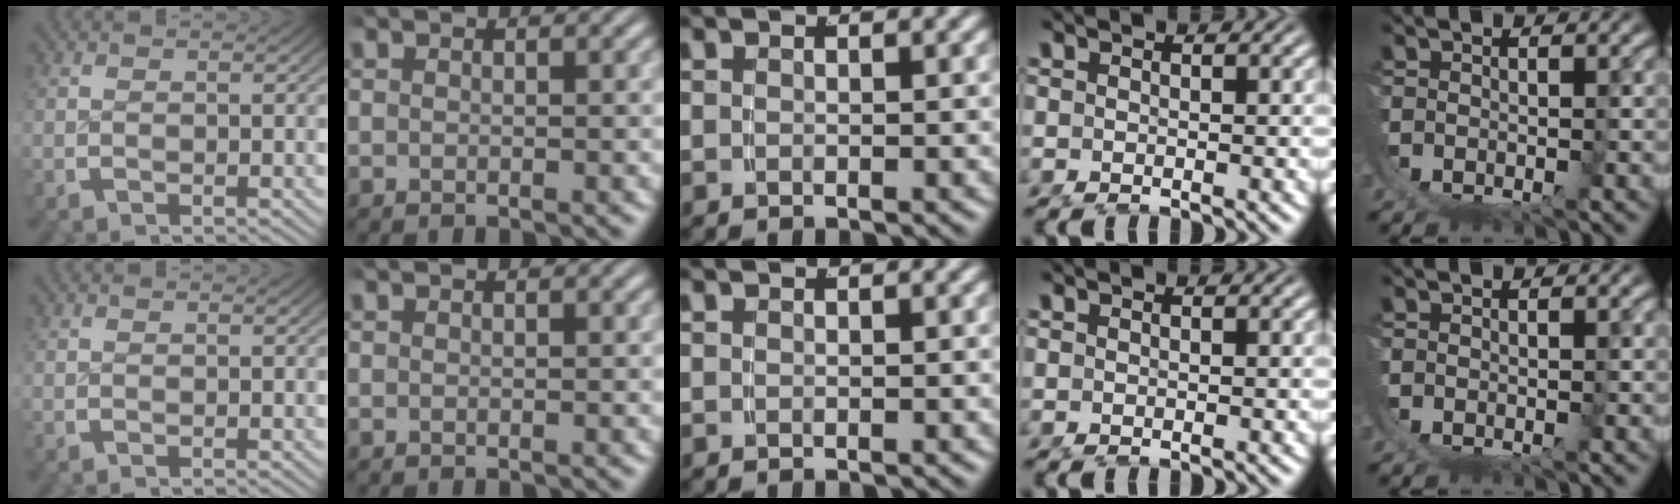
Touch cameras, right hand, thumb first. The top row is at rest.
{}